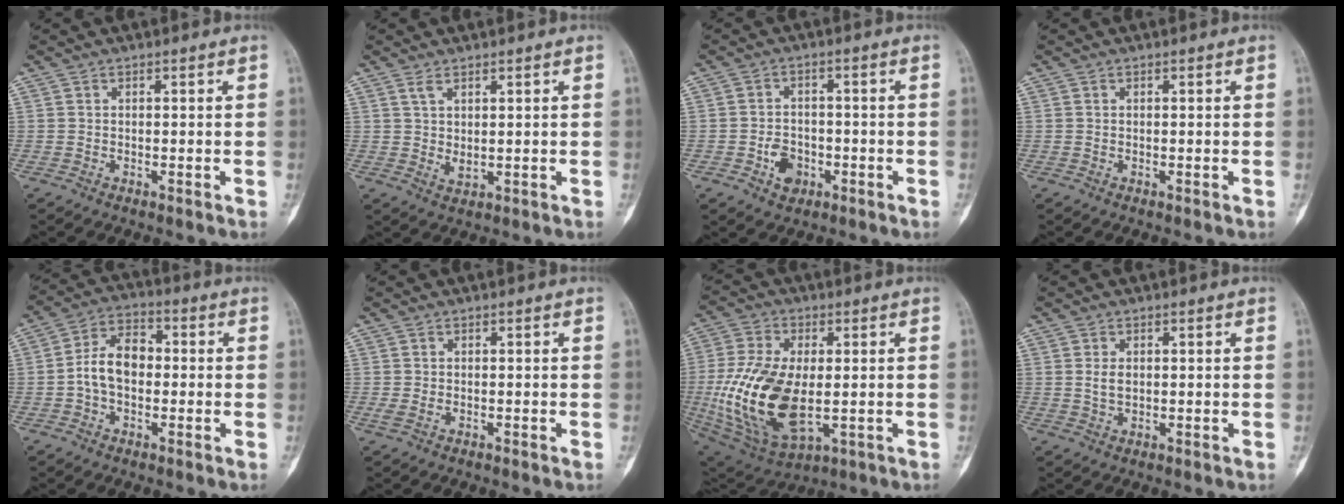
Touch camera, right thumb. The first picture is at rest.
{"total": 2.9, "force": [1.2, 1.2, 2.4], "torque": [-0.050, -0.009, 0.031]}
{"total": 4.9, "force": [-2.0, 3.7, 2.6], "torque": [-0.026, 0.014, -0.032]}
{"total": 0.0}
{"total": 8.7, "force": [-0.7, 5.8, 6.5], "torque": [-0.109, 0.030, -0.024]}
{"total": 1.2, "force": [-0.3, 0.7, 0.9], "torque": [-0.028, 0.001, -0.003]}
{"total": 20.1, "force": [-1.5, 10.8, 16.9], "torque": [-0.351, -0.012, -0.007]}
{"total": 2.4, "force": [0.4, 1.5, 1.9], "torque": [-0.034, -0.003, 0.011]}